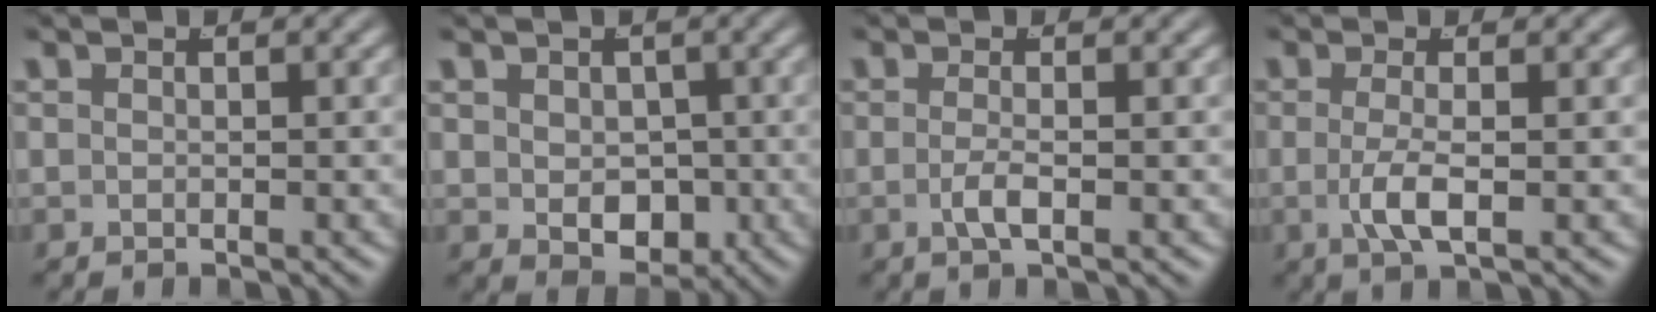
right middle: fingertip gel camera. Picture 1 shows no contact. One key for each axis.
{"total": 3.9, "fx": -0.7, "fy": 2.8, "fz": 2.7, "tx": -0.039, "ty": -0.034, "tz": 0.010}
{"total": 1.7, "fx": -0.8, "fy": -0.2, "fz": 1.4, "tx": -0.029, "ty": -0.012, "tz": -0.010}
{"total": 2.7, "fx": -0.7, "fy": 0.2, "fz": 2.6, "tx": -0.057, "ty": -0.015, "tz": -0.004}